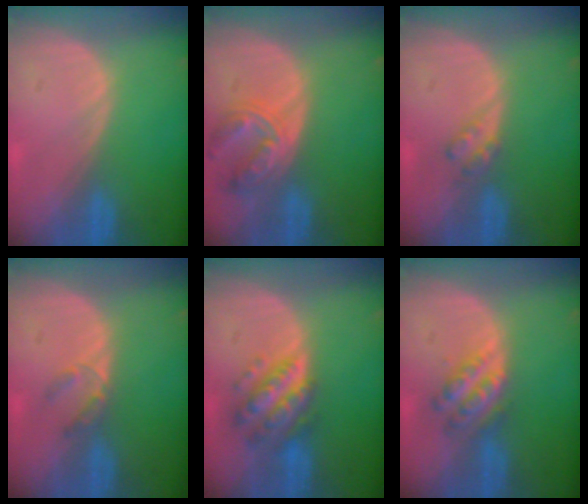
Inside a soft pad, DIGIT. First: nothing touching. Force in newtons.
{"total": 7.6, "press": 6.6, "slide": 3.7}
{"total": 2.3, "press": 2.2, "slide": 0.3}
{"total": 2.5, "press": 2.3, "slide": 1.0}
{"total": 7.0, "press": 7.0, "slide": 0.4}
{"total": 5.4, "press": 4.9, "slide": 2.3}